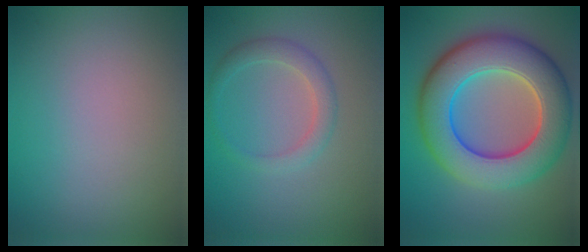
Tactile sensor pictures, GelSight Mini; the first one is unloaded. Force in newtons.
{"total": 2.2, "press": 2.2, "slide": 0.2}
{"total": 11.1, "press": 11.0, "slide": 0.4}